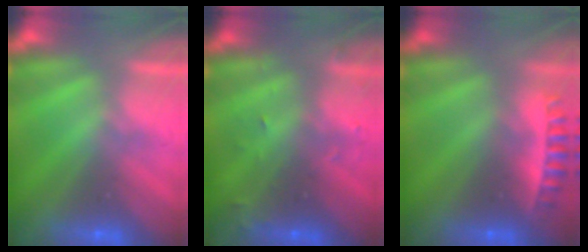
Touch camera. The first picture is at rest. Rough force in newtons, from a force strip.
{"total": 3.0}
{"total": 2.7}